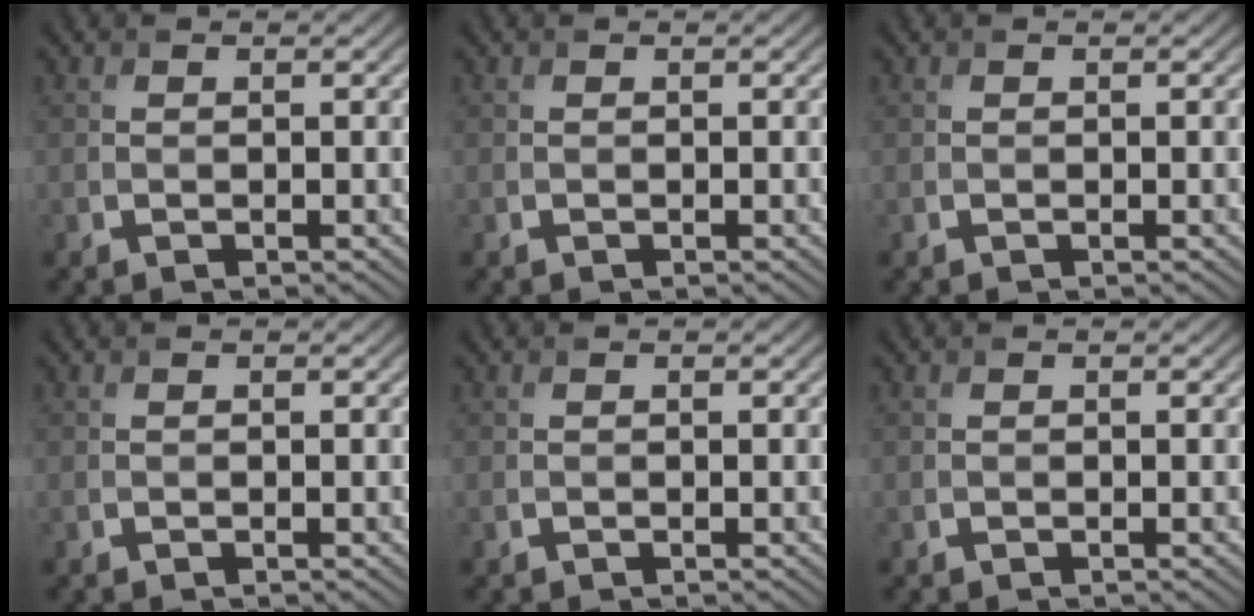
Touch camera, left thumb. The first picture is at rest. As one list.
[{"total": 0.0}, {"total": 0.0}, {"total": 0.0}, {"total": 0.0}, {"total": 0.0}]